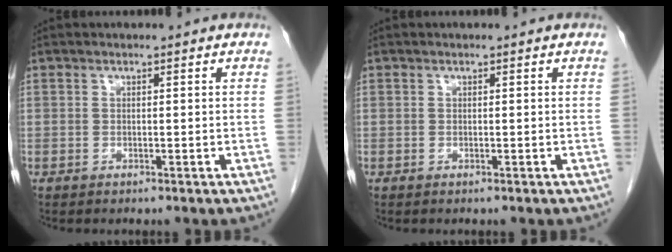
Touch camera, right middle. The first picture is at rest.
{"total": 0.0}